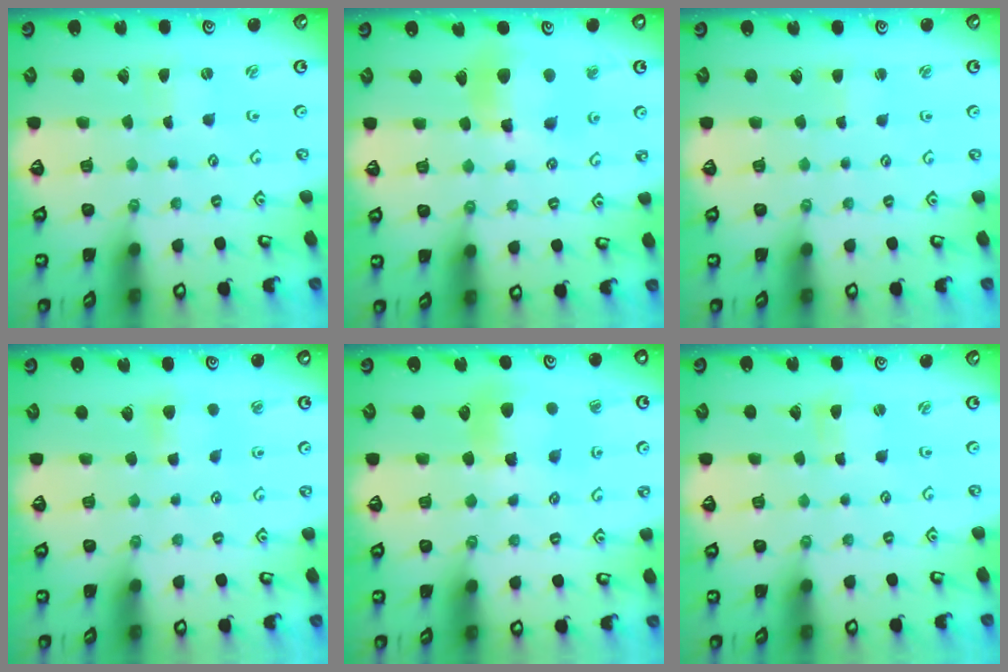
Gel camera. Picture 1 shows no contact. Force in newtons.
{"total": 9.8, "press": 9.7, "slide": 1.2}
{"total": 1.9, "press": 1.8, "slide": 0.4}
{"total": 5.2, "press": 5.1, "slide": 0.7}
{"total": 8.6, "press": 8.5, "slide": 0.5}
{"total": 1.2, "press": 1.2, "slide": 0.2}